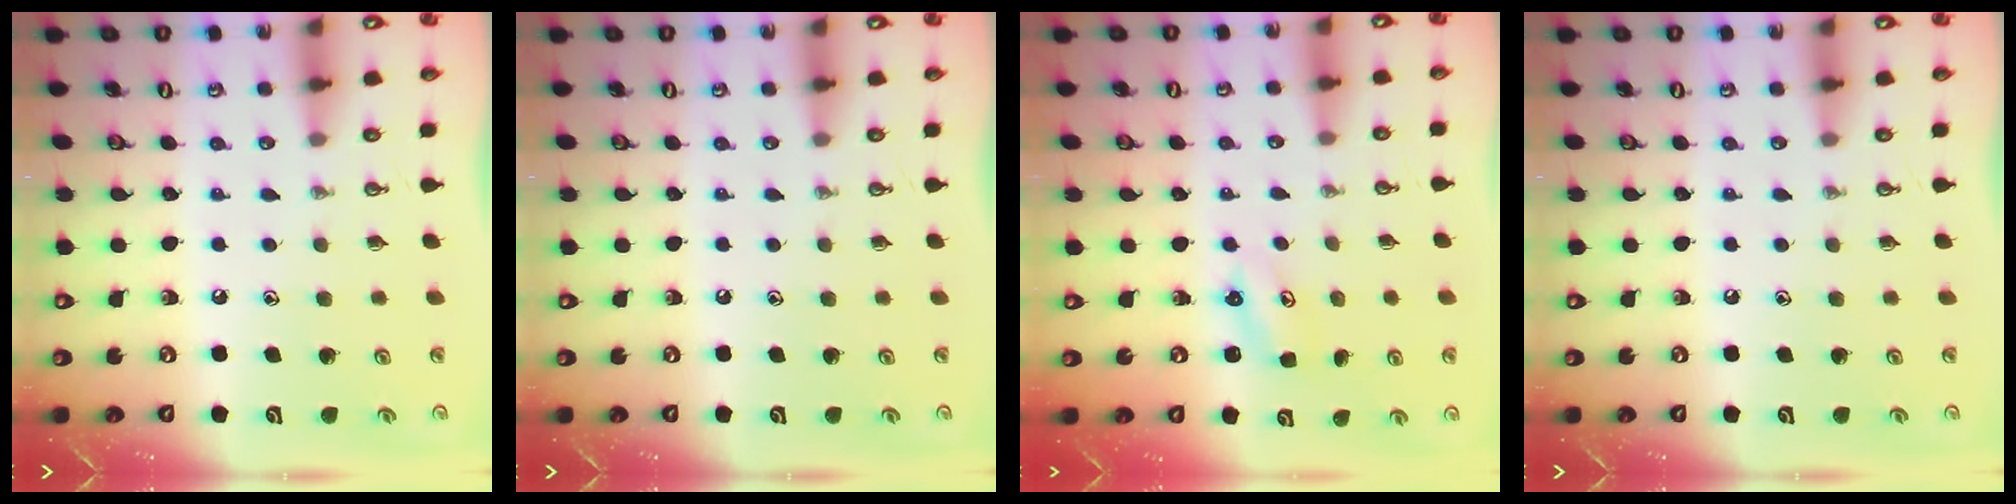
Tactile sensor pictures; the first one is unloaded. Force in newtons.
{"total": 0.0}
{"total": 2.8, "press": 2.8, "slide": 0.3}
{"total": 0.0}